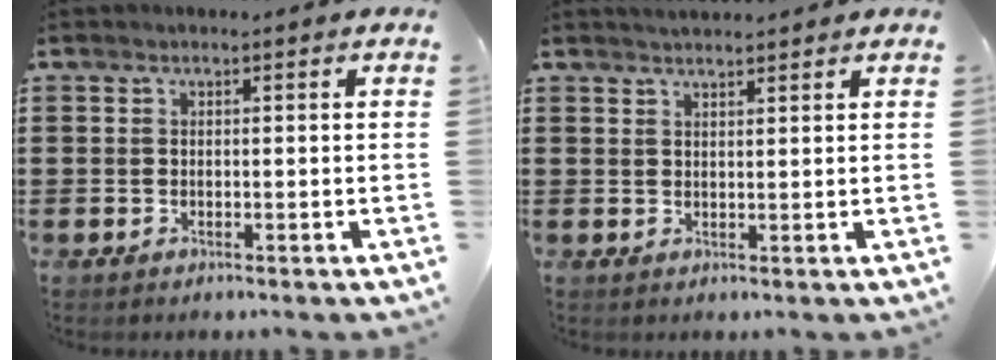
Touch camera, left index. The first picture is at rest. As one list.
[{"total": 1.6, "force": [1.5, 0.1, 0.3], "torque": [-0.008, 0.004, 0.029]}]